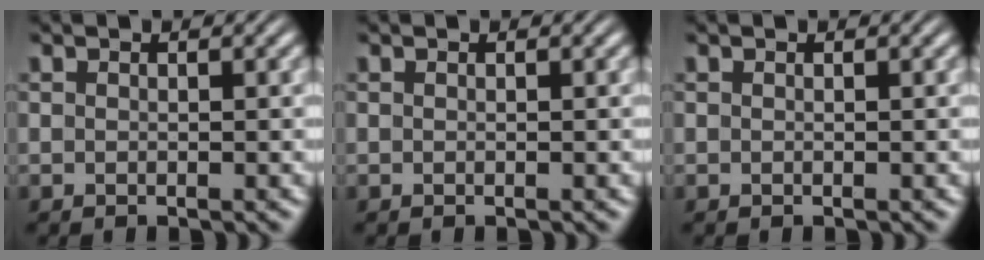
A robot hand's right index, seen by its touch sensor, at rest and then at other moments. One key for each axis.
{"total": 0.0}
{"total": 0.0}